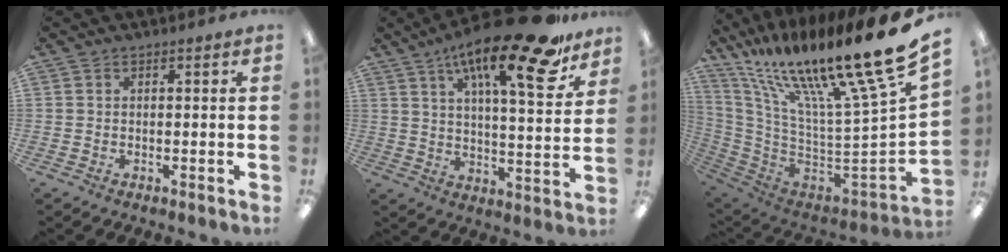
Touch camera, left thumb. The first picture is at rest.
{"total": 21.6, "force": [13.9, 5.2, 15.8], "torque": [-0.246, -0.079, 0.216]}
{"total": 21.2, "force": [14.8, 1.2, 15.2], "torque": [-0.200, -0.156, 0.239]}